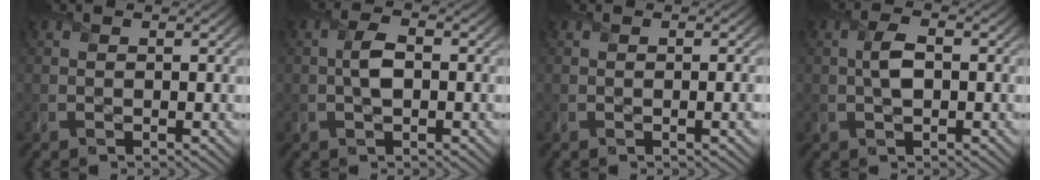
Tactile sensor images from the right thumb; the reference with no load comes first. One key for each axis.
{"total": 3.0, "fx": -0.1, "fy": 1.6, "fz": 2.6, "tx": -0.052, "ty": 0.002, "tz": -0.005}
{"total": 1.3, "fx": -0.1, "fy": 0.3, "fz": 1.3, "tx": -0.015, "ty": -0.001, "tz": -0.002}
{"total": 3.0, "fx": 0.1, "fy": 1.6, "fz": 2.6, "tx": -0.054, "ty": 0.002, "tz": 0.000}